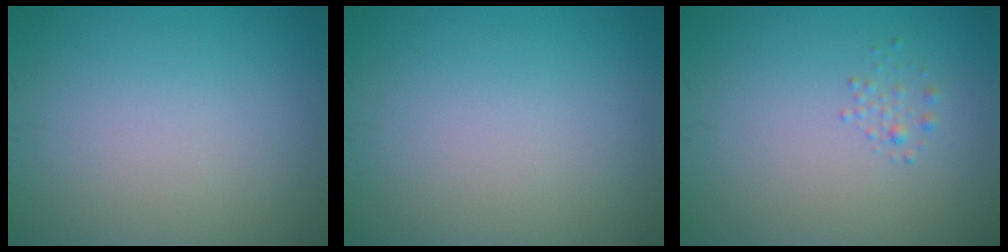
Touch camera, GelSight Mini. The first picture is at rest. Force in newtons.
{"total": 0.0}
{"total": 0.9, "press": 0.9, "slide": 0.1}